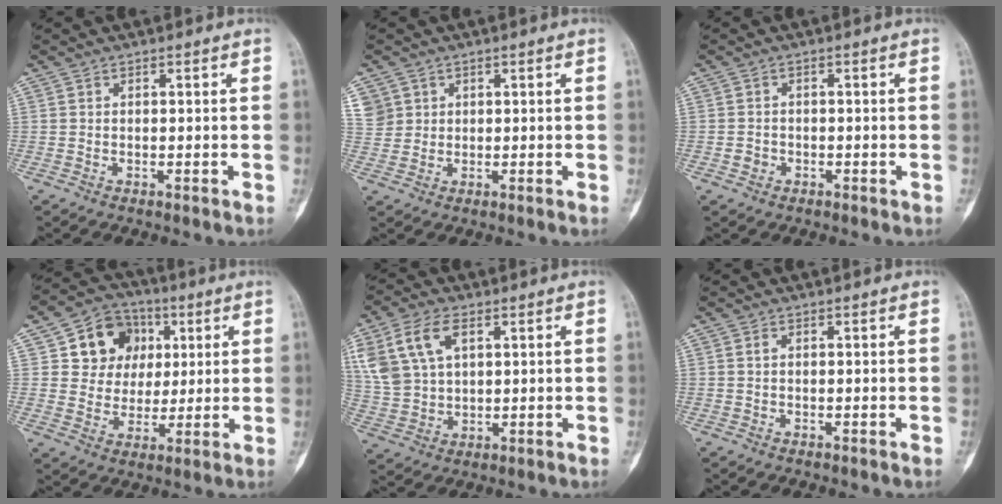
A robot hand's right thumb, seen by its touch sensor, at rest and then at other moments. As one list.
[{"total": 5.0, "force": [2.4, 4.3, 0.8], "torque": [0.004, -0.003, 0.051]}, {"total": 1.7, "force": [-0.5, 1.6, 0.4], "torque": [0.004, 0.007, -0.007]}, {"total": 12.5, "force": [3.7, 11.0, 4.7], "torque": [-0.022, 0.000, 0.061]}, {"total": 13.2, "force": [5.3, 8.1, 8.9], "torque": [-0.187, 0.000, 0.113]}, {"total": 0.6, "force": [0.1, 0.3, 0.5], "torque": [-0.009, 0.001, 0.001]}]